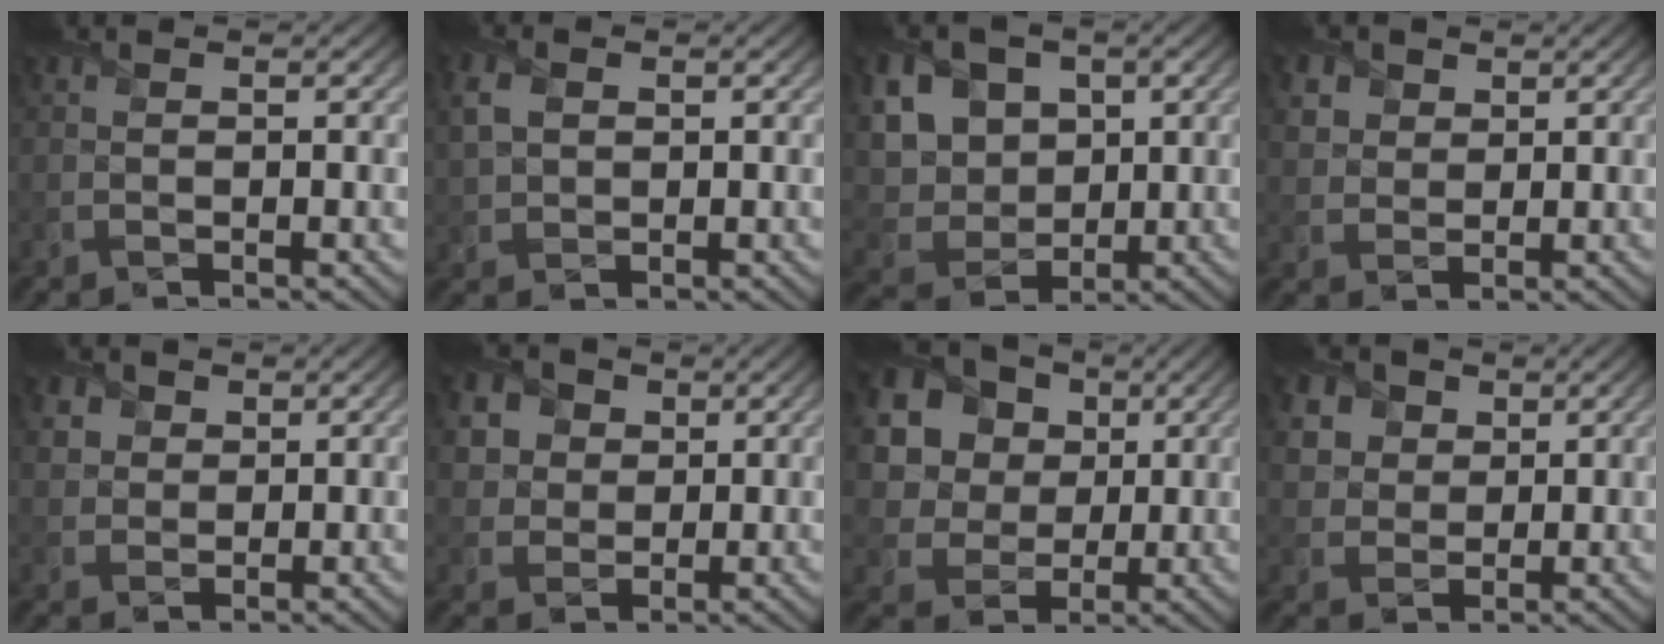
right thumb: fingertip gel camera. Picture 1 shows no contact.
{"total": 3.8, "force": [1.2, 2.7, 2.4], "torque": [-0.067, 0.005, 0.022]}
{"total": 12.0, "force": [3.8, 9.2, 6.8], "torque": [-0.168, 0.017, 0.078]}
{"total": 4.1, "force": [2.3, 3.1, 1.4], "torque": [-0.058, -0.005, 0.052]}
{"total": 3.5, "force": [1.8, 2.7, 1.2], "torque": [-0.048, -0.004, 0.041]}
{"total": 7.3, "force": [3.0, 5.8, 3.2], "torque": [-0.126, 0.012, 0.052]}
{"total": 16.1, "force": [6.3, 13.1, 7.0], "torque": [-0.234, 0.030, 0.145]}
{"total": 6.8, "force": [3.4, 5.3, 2.7], "torque": [-0.123, 0.003, 0.064]}